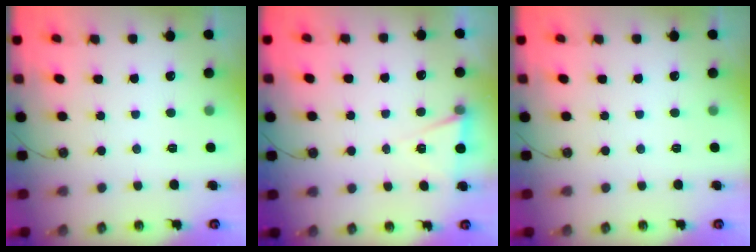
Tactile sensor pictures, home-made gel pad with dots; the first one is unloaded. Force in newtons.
{"total": 4.9, "press": 2.1, "slide": 4.4}
{"total": 0.0}